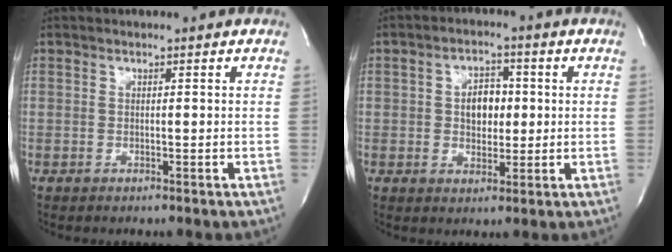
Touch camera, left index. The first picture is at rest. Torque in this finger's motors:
{"motor_torque": [0.17, 0.03, 0.07, 0.03]}